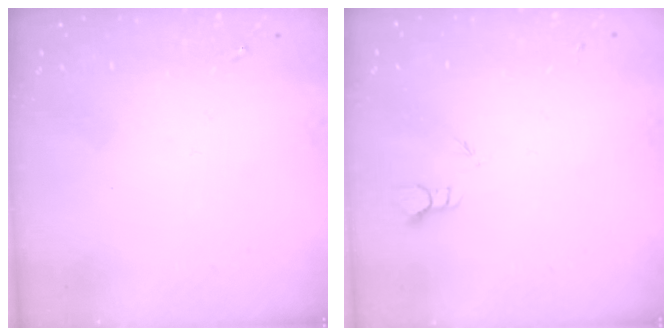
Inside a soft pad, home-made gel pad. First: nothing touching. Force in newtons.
{"total": 2.0, "press": 2.0, "slide": 0.1}